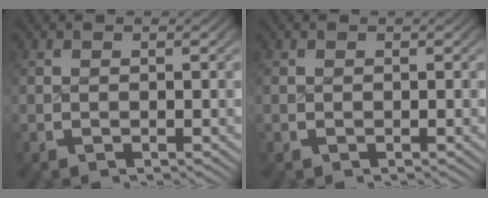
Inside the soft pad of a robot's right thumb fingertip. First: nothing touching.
{"total": 0.0}